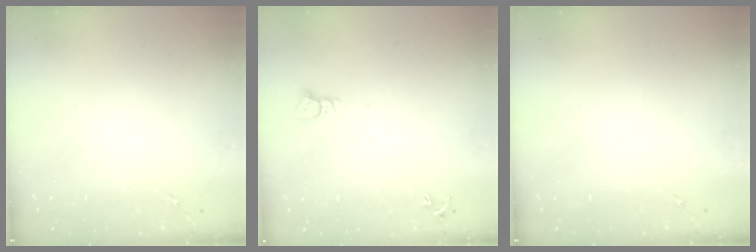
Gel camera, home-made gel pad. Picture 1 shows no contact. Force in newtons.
{"total": 3.5, "press": 3.5, "slide": 0.3}
{"total": 0.0}